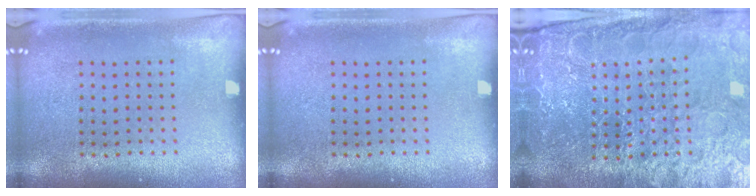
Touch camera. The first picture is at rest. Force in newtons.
{"total": 0.0}
{"total": 5.7, "press": 5.2, "slide": 2.4}